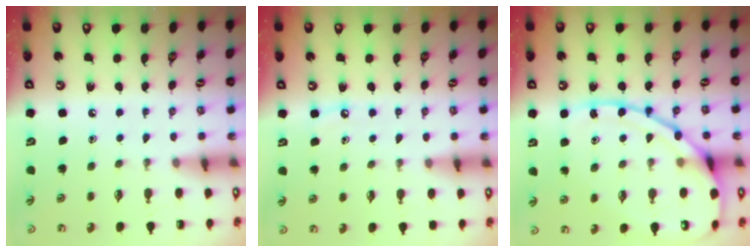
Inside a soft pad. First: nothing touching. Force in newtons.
{"total": 4.4, "press": 4.4, "slide": 0.6}
{"total": 16.3, "press": 16.2, "slide": 1.6}